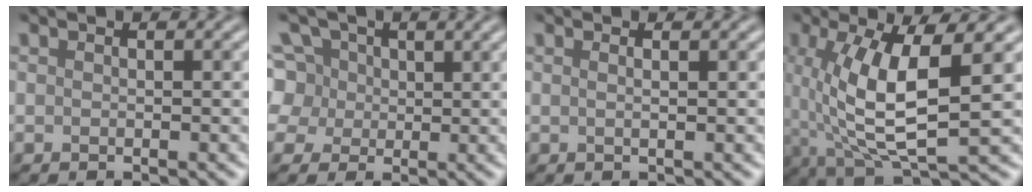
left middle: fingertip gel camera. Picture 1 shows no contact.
{"total": 7.2, "force": [2.9, 5.9, 3.0], "torque": [-0.073, 0.030, 0.036]}
{"total": 1.3, "force": [0.6, 0.6, 1.0], "torque": [-0.005, -0.002, -0.005]}
{"total": 8.6, "force": [0.7, 2.6, 8.2], "torque": [-0.159, -0.001, 0.016]}